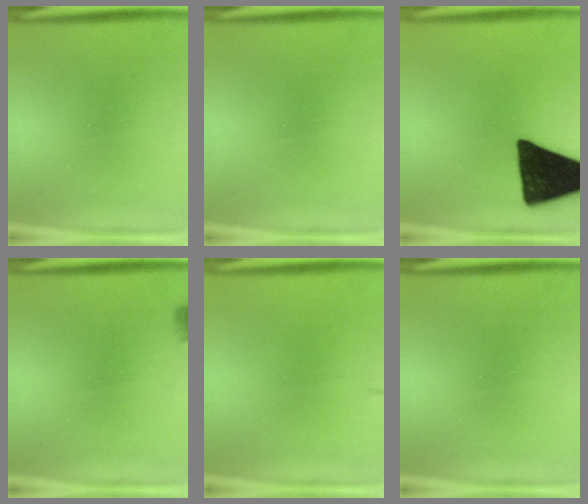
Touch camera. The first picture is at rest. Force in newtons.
{"total": 0.0}
{"total": 17.6}
{"total": 2.9}
{"total": 1.6}
{"total": 0.0}